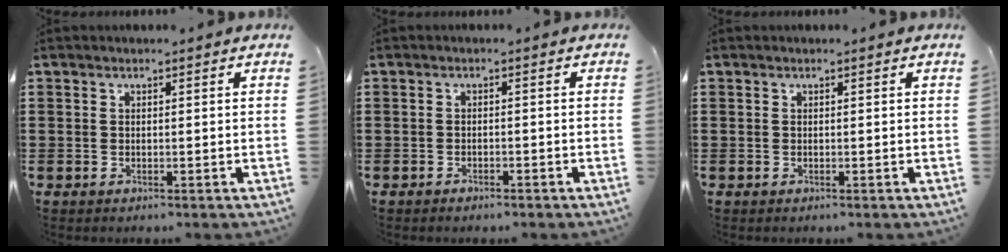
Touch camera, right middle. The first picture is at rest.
{"total": 0.9, "force": [-0.9, 0.2, 0.1], "torque": [-0.006, -0.001, -0.019]}
{"total": 0.0}